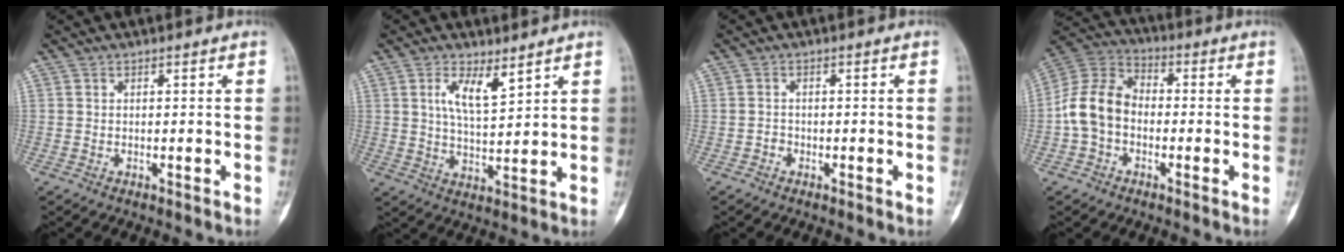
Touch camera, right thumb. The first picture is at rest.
{"total": 6.7, "force": [3.6, 2.4, 5.1], "torque": [-0.086, -0.029, 0.071]}
{"total": 1.1, "force": [-0.6, 0.9, 0.3], "torque": [-0.002, 0.004, -0.015]}
{"total": 11.0, "force": [-1.9, 8.1, 7.2], "torque": [-0.133, 0.036, -0.050]}